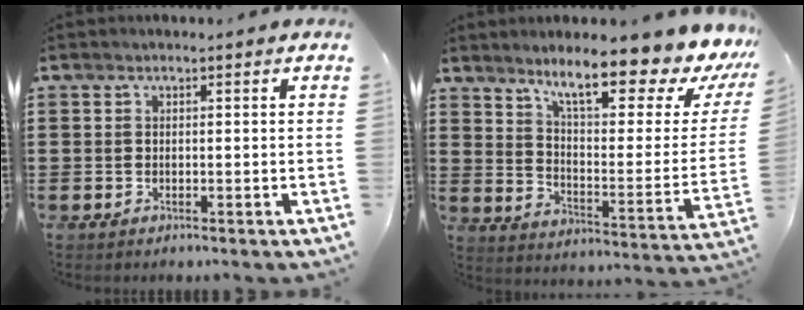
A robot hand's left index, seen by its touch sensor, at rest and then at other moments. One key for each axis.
{"total": 12.2, "fx": 9.2, "fy": 1.3, "fz": 7.9, "tx": -0.144, "ty": -0.065, "tz": 0.145}